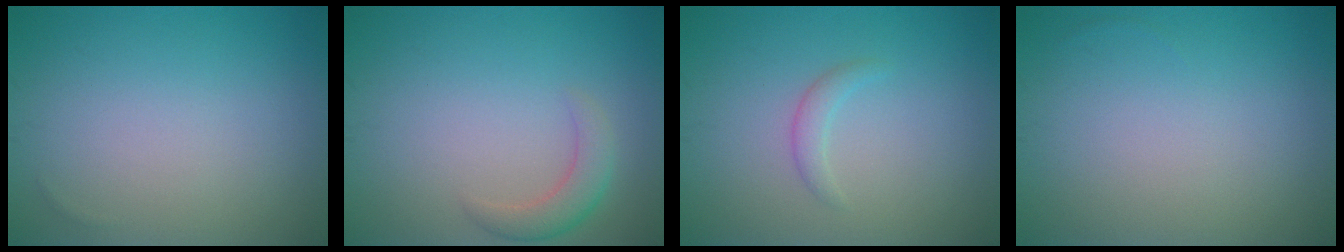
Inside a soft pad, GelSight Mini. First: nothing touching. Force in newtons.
{"total": 2.4, "press": 2.4, "slide": 0.2}
{"total": 1.2, "press": 1.2, "slide": 0.1}
{"total": 0.0}